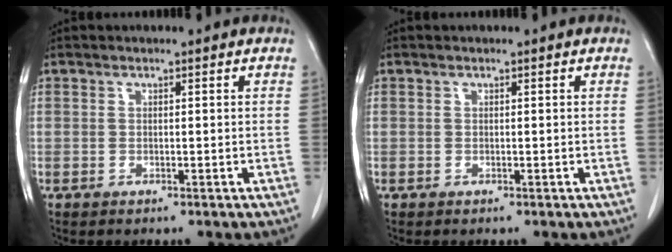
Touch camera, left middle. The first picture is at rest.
{"total": 0.0}